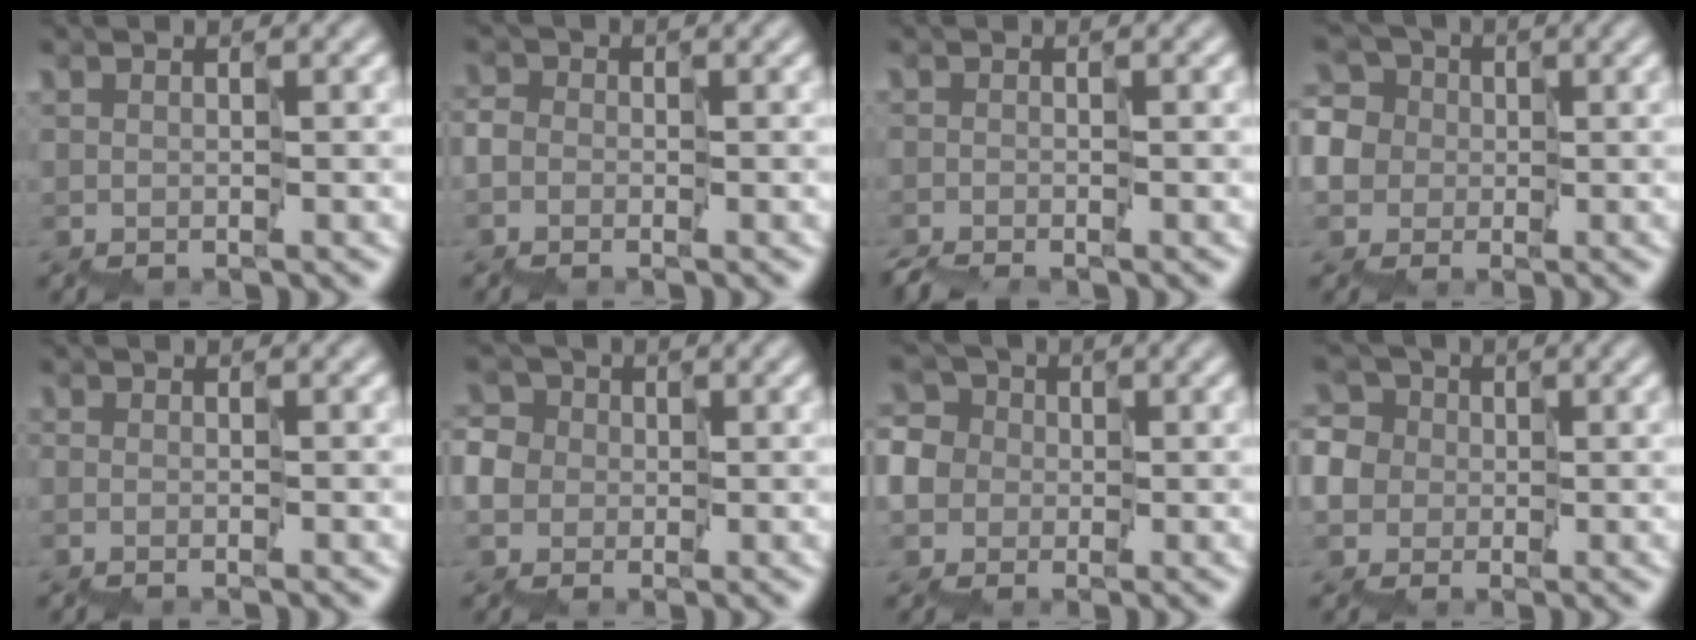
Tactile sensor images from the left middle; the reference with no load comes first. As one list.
[{"total": 2.0, "force": [-1.3, 1.4, 0.5], "torque": [-0.002, 0.004, -0.034]}, {"total": 2.6, "force": [-2.3, 0.4, 1.1], "torque": [-0.021, -0.006, -0.048]}, {"total": 9.1, "force": [2.8, 7.8, 3.8], "torque": [-0.077, 0.040, 0.001]}, {"total": 1.0, "force": [-1.0, 0.2, 0.2], "torque": [0.009, 0.000, -0.023]}, {"total": 5.5, "force": [0.5, 5.1, 2.1], "torque": [-0.033, 0.028, -0.028]}, {"total": 6.9, "force": [0.4, 6.3, 2.8], "torque": [-0.055, 0.030, -0.036]}, {"total": 7.5, "force": [1.7, 6.6, 3.1], "torque": [-0.064, 0.037, -0.020]}]